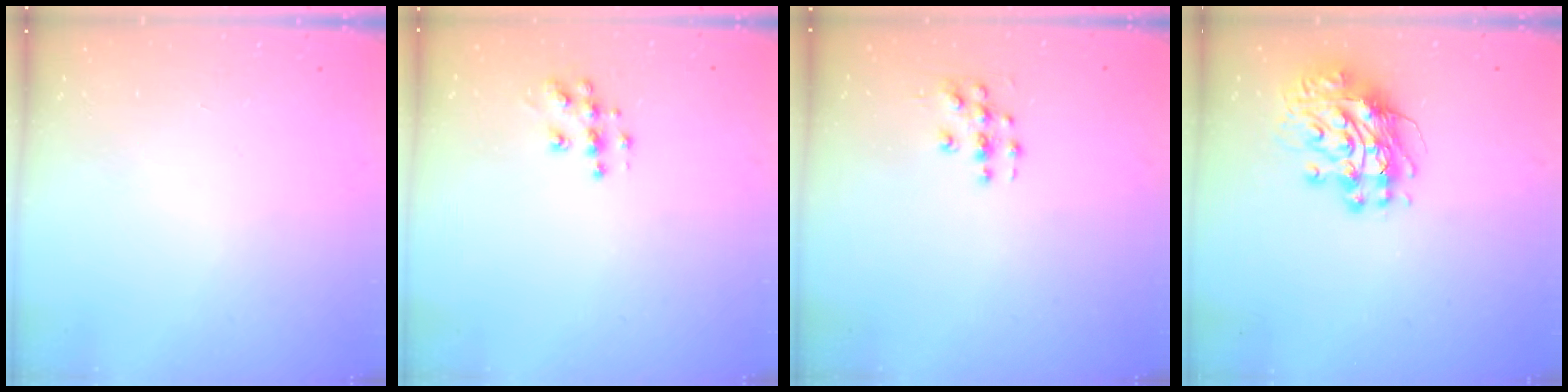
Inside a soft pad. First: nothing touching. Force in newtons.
{"total": 8.6, "press": 8.6, "slide": 0.4}
{"total": 3.9, "press": 3.9, "slide": 0.2}
{"total": 12.0, "press": 11.9, "slide": 1.7}